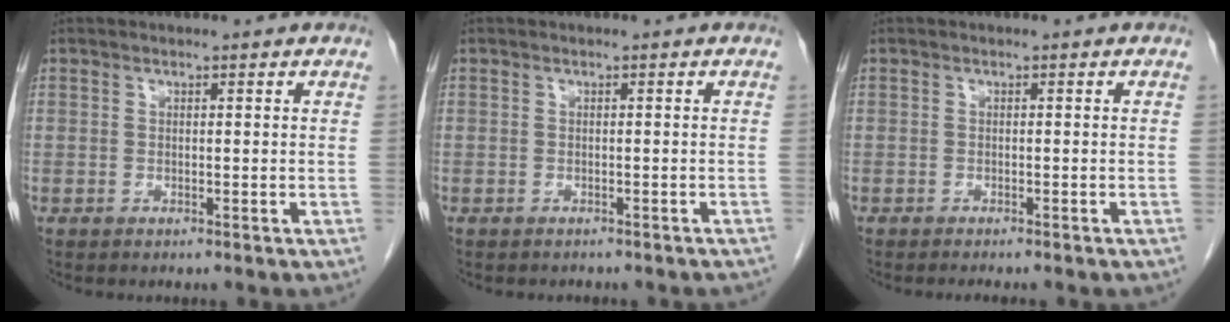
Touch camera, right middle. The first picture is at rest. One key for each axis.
{"total": 4.2, "fx": -3.7, "fy": 1.5, "fz": 1.3, "tx": -0.018, "ty": -0.003, "tz": -0.038}
{"total": 4.5, "fx": -3.9, "fy": 0.8, "fz": 2.1, "tx": -0.022, "ty": -0.006, "tz": -0.045}